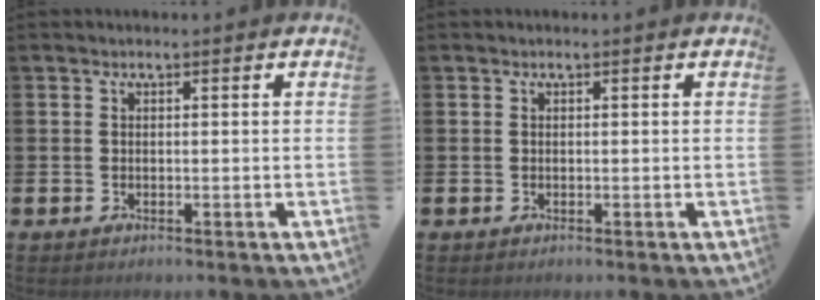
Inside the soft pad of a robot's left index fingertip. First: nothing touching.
{"total": 0.0}